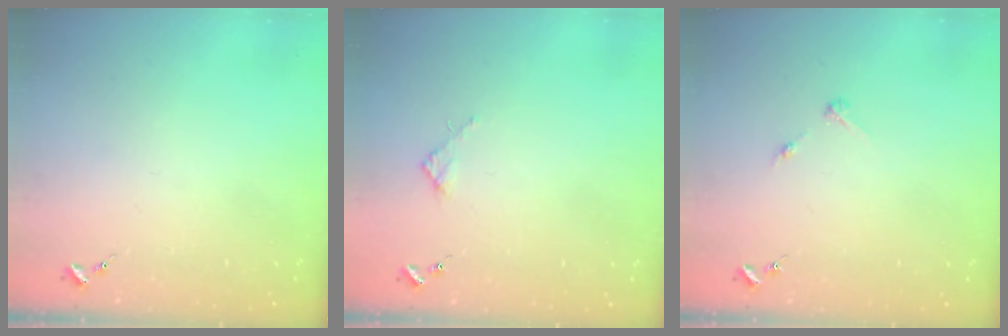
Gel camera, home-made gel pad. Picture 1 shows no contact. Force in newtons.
{"total": 2.7, "press": 2.7, "slide": 0.3}
{"total": 2.8, "press": 2.8, "slide": 0.3}